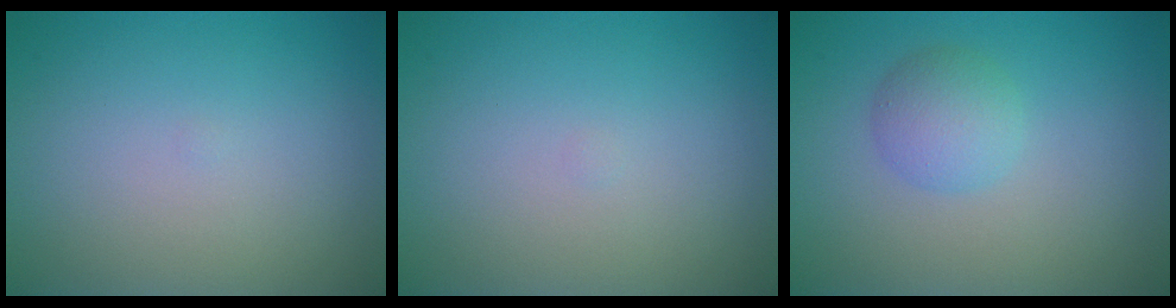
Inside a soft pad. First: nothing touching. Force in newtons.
{"total": 0.0}
{"total": 2.6, "press": 2.6, "slide": 0.1}